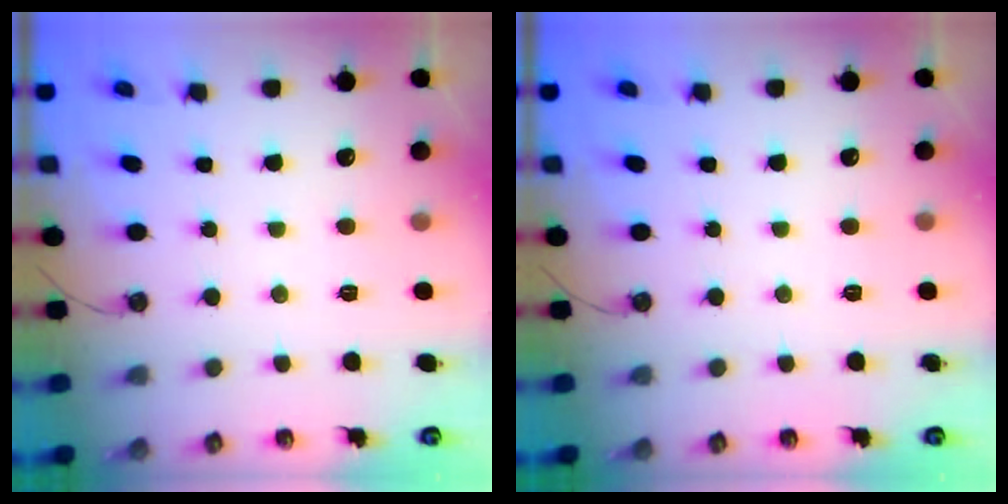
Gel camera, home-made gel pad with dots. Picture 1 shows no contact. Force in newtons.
{"total": 0.0}